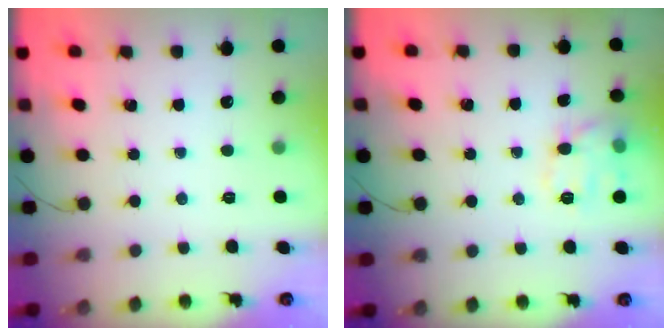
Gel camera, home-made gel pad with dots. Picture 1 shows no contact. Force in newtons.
{"total": 11.3, "press": 11.3, "slide": 0.3}